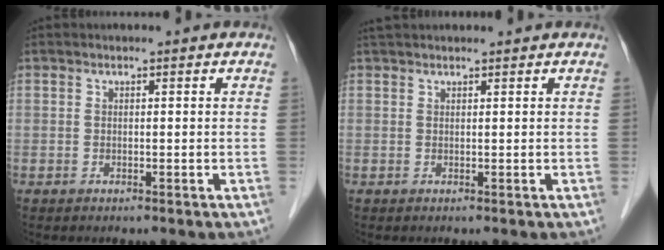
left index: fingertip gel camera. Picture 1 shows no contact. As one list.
[{"total": 3.4, "force": [3.1, 0.4, 1.3], "torque": [-0.014, 0.037, 0.052]}]